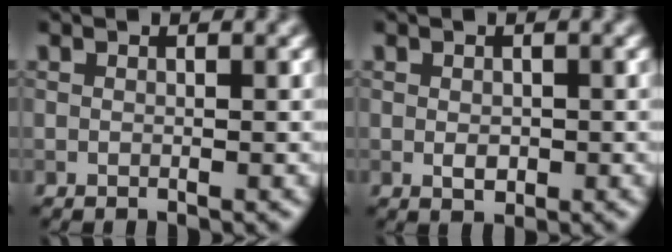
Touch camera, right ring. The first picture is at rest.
{"total": 1.3, "force": [-0.2, 0.9, 0.9], "torque": [-0.014, -0.003, -0.001]}